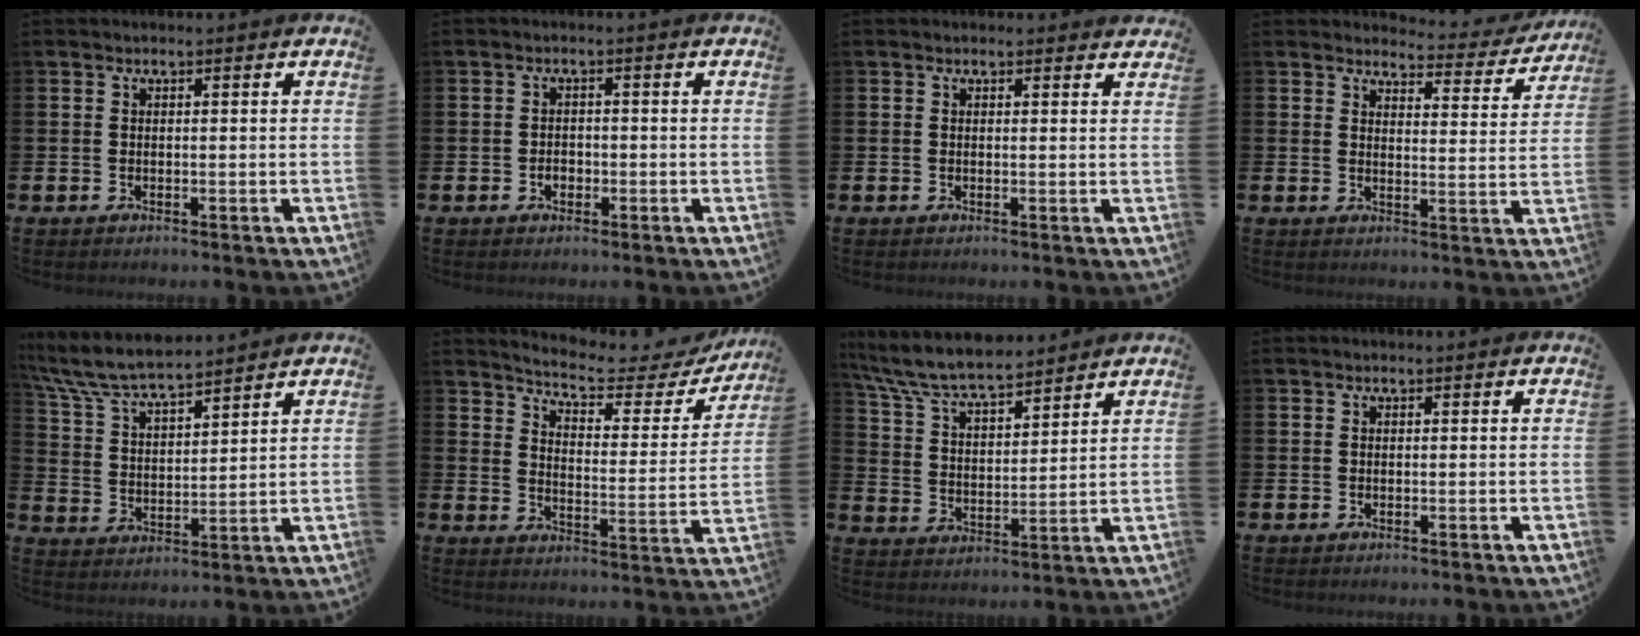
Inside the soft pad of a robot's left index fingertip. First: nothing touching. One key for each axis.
{"total": 1.6, "fx": -0.6, "fy": 1.2, "fz": 0.9, "tx": -0.019, "ty": 0.005, "tz": -0.015}
{"total": 0.8, "fx": 0.7, "fy": 0.3, "fz": 0.2, "tx": 0.008, "ty": 0.001, "tz": 0.009}
{"total": 3.4, "fx": 3.2, "fy": 1.0, "fz": 0.4, "tx": -0.009, "ty": -0.028, "tz": 0.048}
{"total": 7.7, "fx": 7.3, "fy": 0.9, "fz": 2.2, "tx": -0.079, "ty": -0.039, "tz": 0.131}
{"total": 5.3, "fx": 4.8, "fy": 1.1, "fz": 1.8, "tx": -0.053, "ty": -0.039, "tz": 0.073}
{"total": 7.9, "fx": 7.4, "fy": 1.2, "fz": 2.4, "tx": -0.084, "ty": -0.038, "tz": 0.132}
{"total": 0.0}